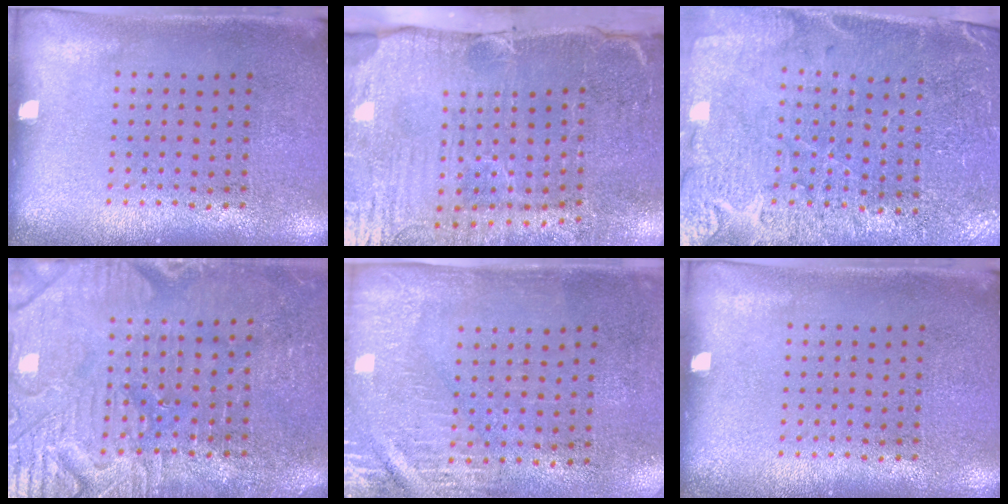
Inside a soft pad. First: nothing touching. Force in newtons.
{"total": 5.2, "press": 4.4, "slide": 2.8}
{"total": 3.3, "press": 3.2, "slide": 0.9}
{"total": 3.9, "press": 3.8, "slide": 1.1}
{"total": 2.9, "press": 2.5, "slide": 1.4}
{"total": 0.0}